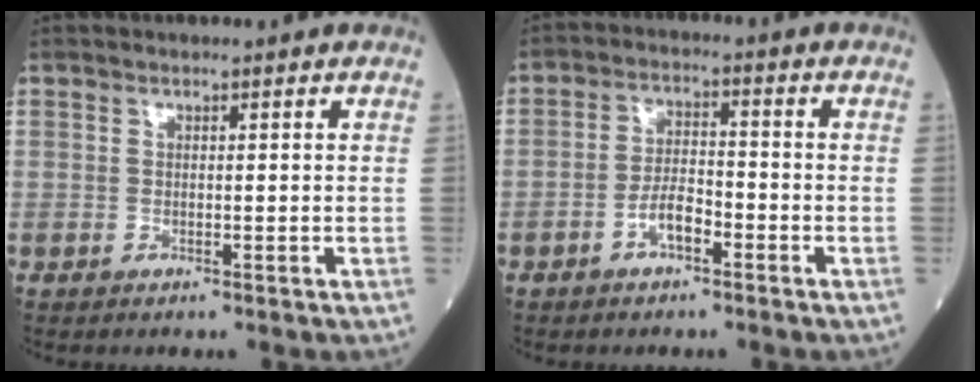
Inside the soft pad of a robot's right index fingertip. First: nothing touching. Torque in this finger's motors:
{"motor_torque": [0.54, -0.53, 0.42, 0.10]}